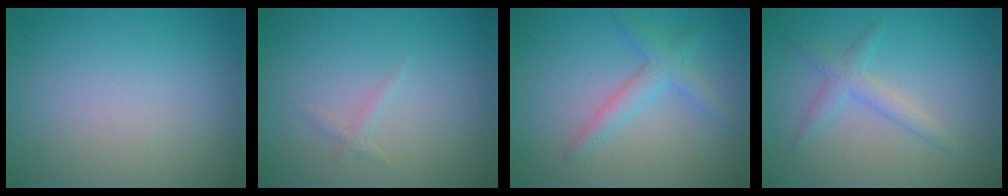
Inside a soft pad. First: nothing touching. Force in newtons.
{"total": 0.7, "press": 0.7, "slide": 0.0}
{"total": 2.5, "press": 2.5, "slide": 0.1}
{"total": 2.0, "press": 2.0, "slide": 0.1}